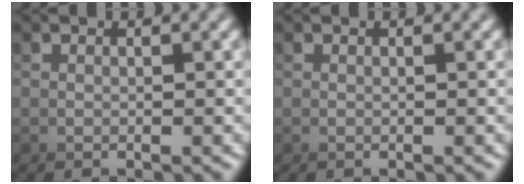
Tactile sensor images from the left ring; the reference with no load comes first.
{"total": 0.0}